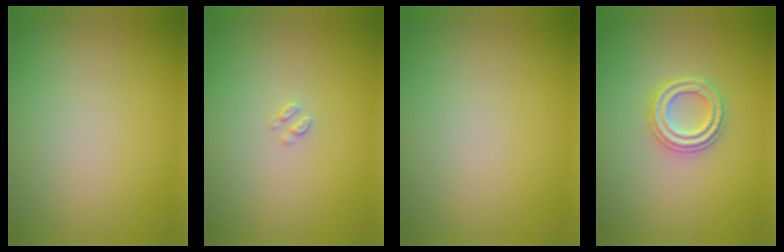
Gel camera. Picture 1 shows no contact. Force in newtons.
{"total": 0.7, "press": 0.6, "slide": 0.1}
{"total": 0.0}
{"total": 2.4, "press": 2.4, "slide": 0.4}